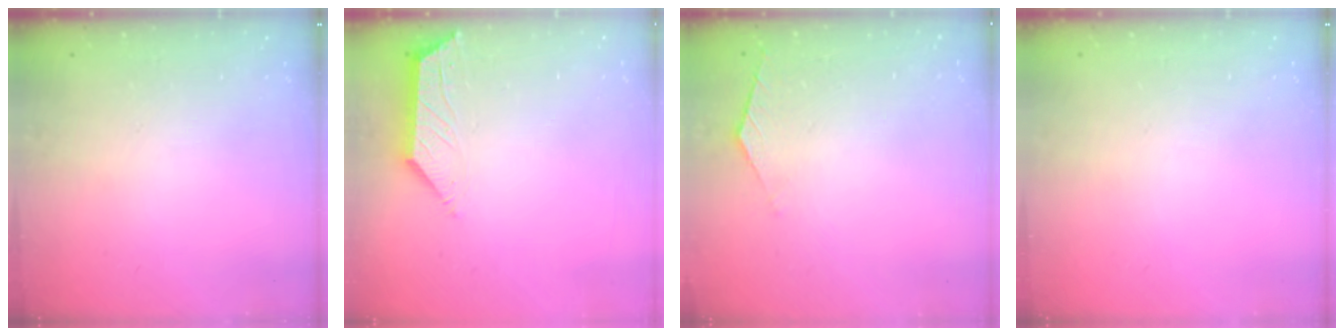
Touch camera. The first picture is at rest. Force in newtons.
{"total": 2.9, "press": 2.8, "slide": 0.5}
{"total": 1.4, "press": 1.4, "slide": 0.3}
{"total": 0.0}